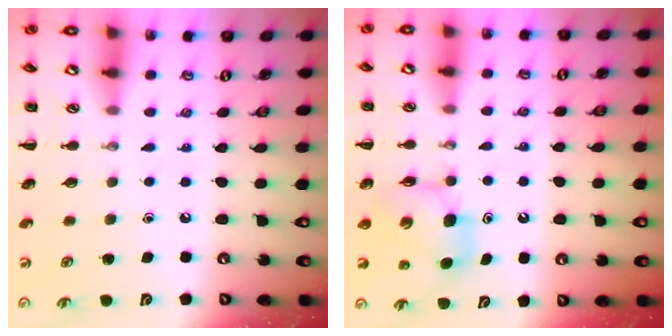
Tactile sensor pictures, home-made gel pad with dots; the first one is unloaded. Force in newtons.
{"total": 8.1, "press": 8.0, "slide": 1.1}